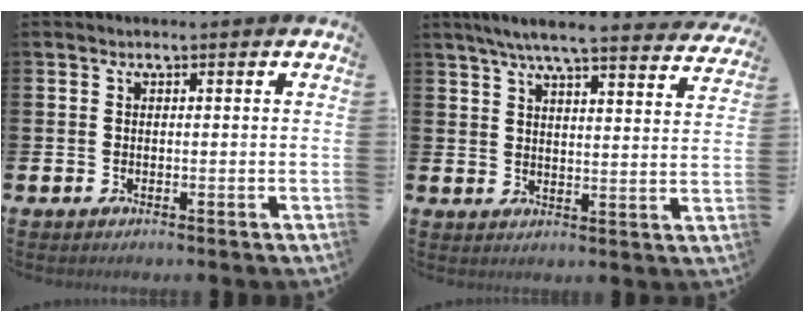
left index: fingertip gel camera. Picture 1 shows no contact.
{"total": 6.5, "force": [6.1, 0.2, 2.4], "torque": [-0.053, -0.036, 0.102]}